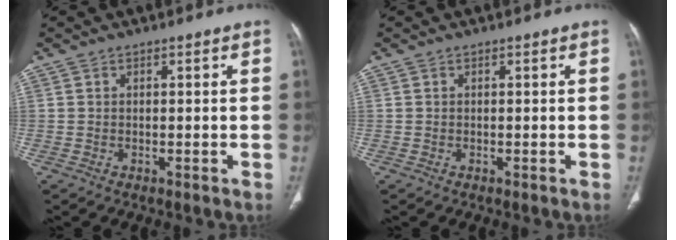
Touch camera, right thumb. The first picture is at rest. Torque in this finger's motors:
{"motor_torque": [0.49, 0.49, 0.00, 0.00, 0.00]}